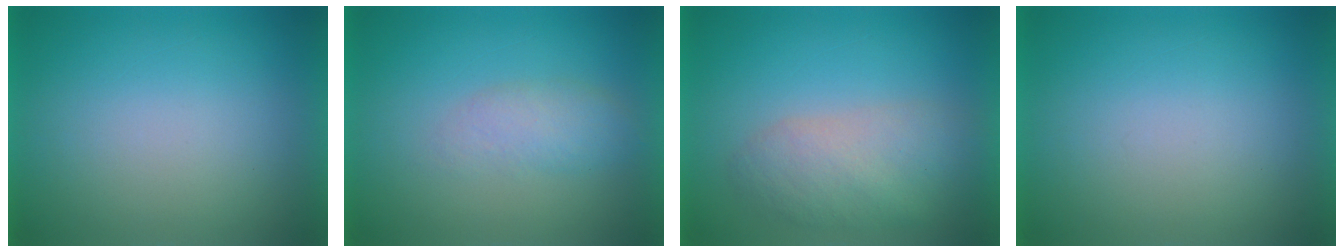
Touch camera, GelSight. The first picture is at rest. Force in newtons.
{"total": 3.9}
{"total": 5.4}
{"total": 0.0}